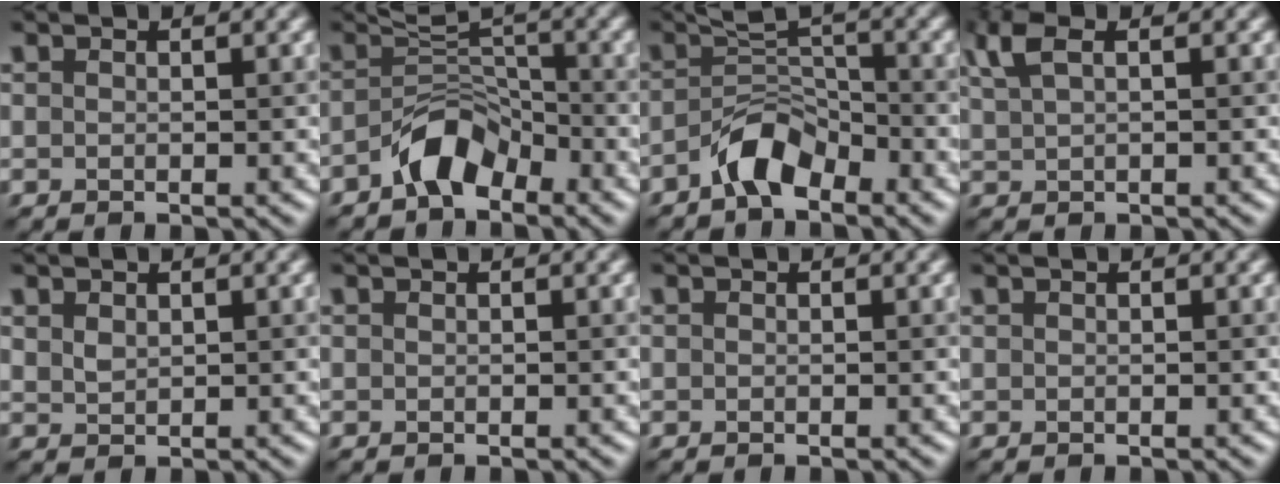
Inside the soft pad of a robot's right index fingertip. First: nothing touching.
{"total": 3.7, "force": [-2.5, 1.9, 2.0], "torque": [-0.028, 0.014, -0.050]}
{"total": 3.8, "force": [-2.6, 1.6, 2.2], "torque": [-0.036, 0.014, -0.053]}
{"total": 2.6, "force": [1.3, 0.9, 2.0], "torque": [-0.045, 0.005, 0.031]}
{"total": 1.1, "force": [0.7, 0.6, 0.6], "torque": [-0.015, 0.000, 0.019]}
{"total": 0.0}
{"total": 0.0}
{"total": 0.0}